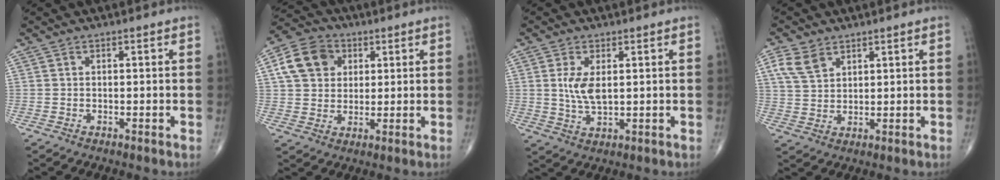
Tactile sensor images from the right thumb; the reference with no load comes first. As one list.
[{"total": 10.3, "force": [3.1, 8.3, 5.2], "torque": [-0.077, 0.002, 0.050]}, {"total": 5.8, "force": [1.1, 2.7, 5.0], "torque": [-0.101, -0.010, 0.026]}, {"total": 5.6, "force": [3.1, 3.5, 3.0], "torque": [-0.051, -0.007, 0.067]}]